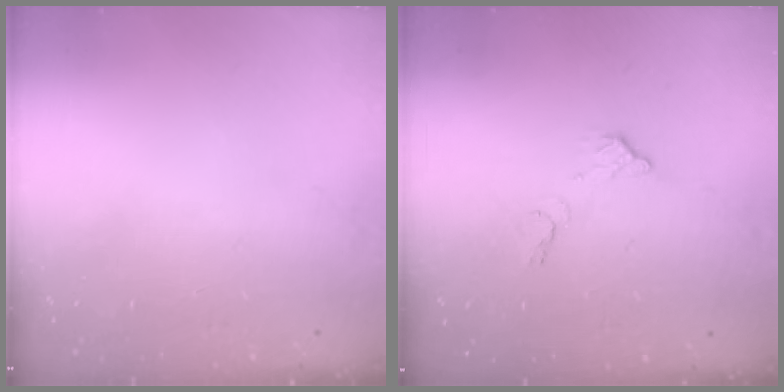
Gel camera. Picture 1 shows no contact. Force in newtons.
{"total": 7.0, "press": 7.0, "slide": 0.4}